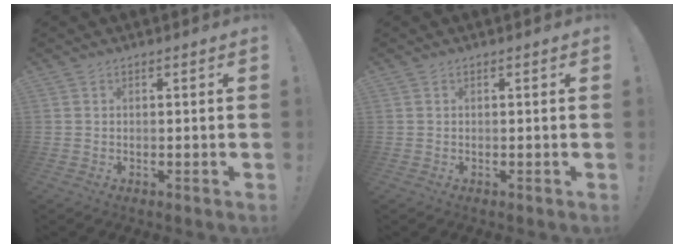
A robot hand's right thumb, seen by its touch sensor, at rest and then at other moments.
{"total": 0.0}